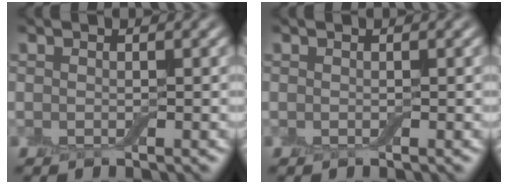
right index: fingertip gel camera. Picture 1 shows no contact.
{"total": 0.0}